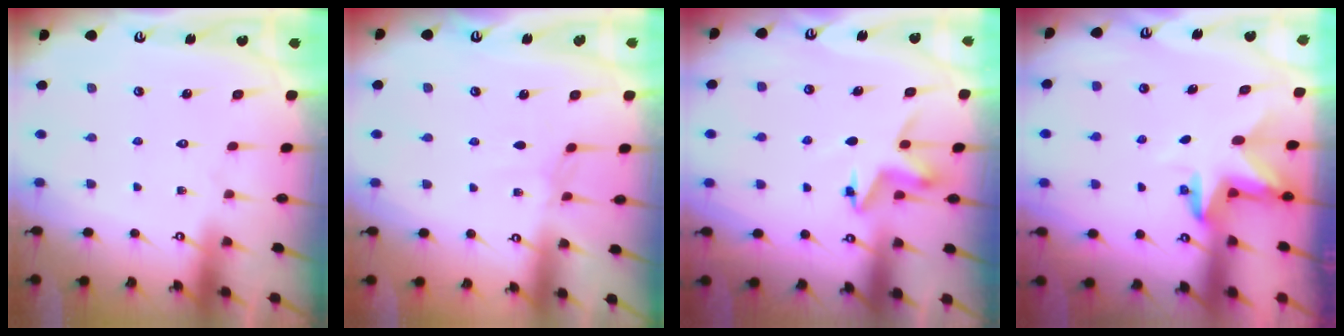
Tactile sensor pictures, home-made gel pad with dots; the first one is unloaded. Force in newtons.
{"total": 1.9, "press": 1.9, "slide": 0.5}
{"total": 6.3, "press": 6.3, "slide": 0.7}
{"total": 3.3, "press": 3.3, "slide": 0.1}